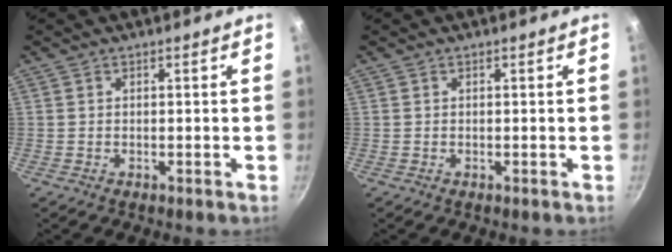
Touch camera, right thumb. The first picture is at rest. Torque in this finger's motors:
{"motor_torque": [-0.15, 0.13, 0.22, 0.21, 0.00]}